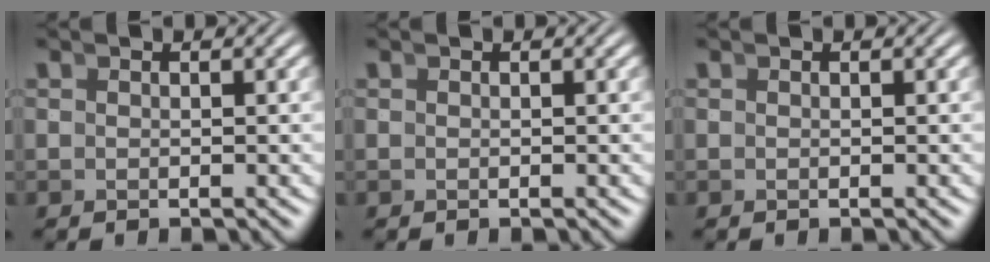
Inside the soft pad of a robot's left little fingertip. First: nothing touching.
{"total": 0.0}
{"total": 0.0}